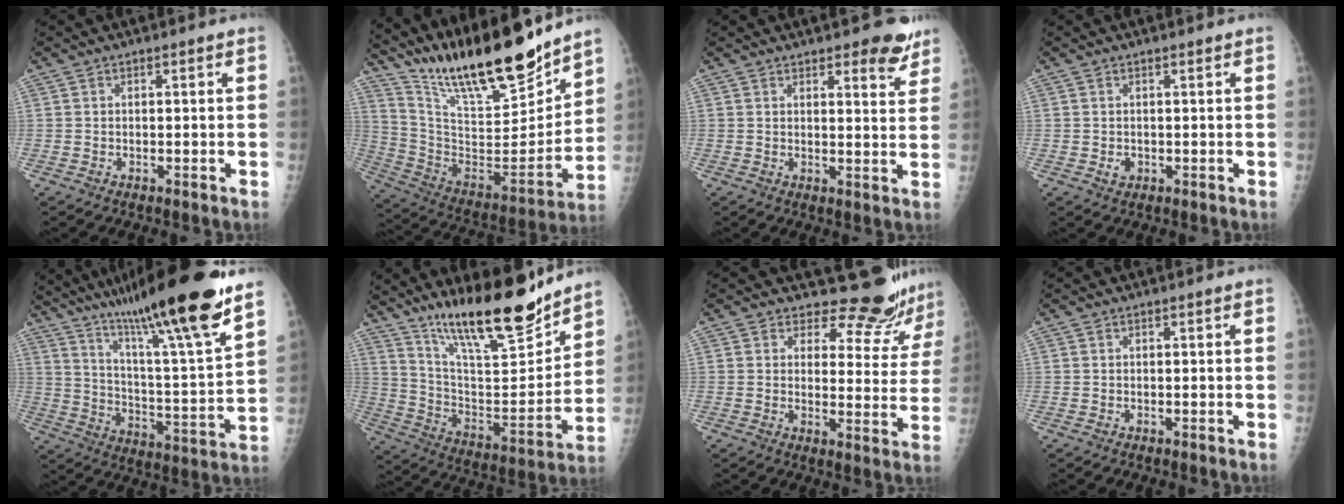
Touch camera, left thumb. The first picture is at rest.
{"total": 25.1, "force": [20.7, 5.5, 13.2], "torque": [-0.188, -0.109, 0.359]}
{"total": 5.8, "force": [4.4, 2.1, 3.2], "torque": [-0.013, -0.027, 0.051]}
{"total": 1.2, "force": [0.1, 1.1, 0.6], "torque": [-0.006, -0.001, 0.007]}
{"total": 26.7, "force": [18.8, 2.4, 18.9], "torque": [-0.294, -0.063, 0.306]}
{"total": 22.3, "force": [17.3, 5.0, 13.2], "torque": [-0.183, -0.098, 0.297]}
{"total": 11.6, "force": [11.0, 3.5, 1.2], "torque": [0.025, -0.101, 0.119]}
{"total": 0.0}